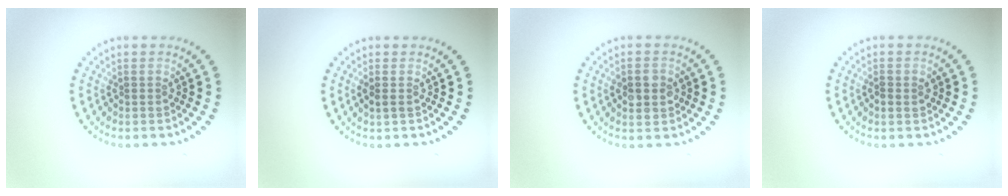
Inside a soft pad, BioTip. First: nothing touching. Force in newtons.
{"total": 0.9, "press": 0.8, "slide": 0.3}
{"total": 2.9, "press": 2.9, "slide": 0.2}
{"total": 1.2, "press": 1.2, "slide": 0.2}